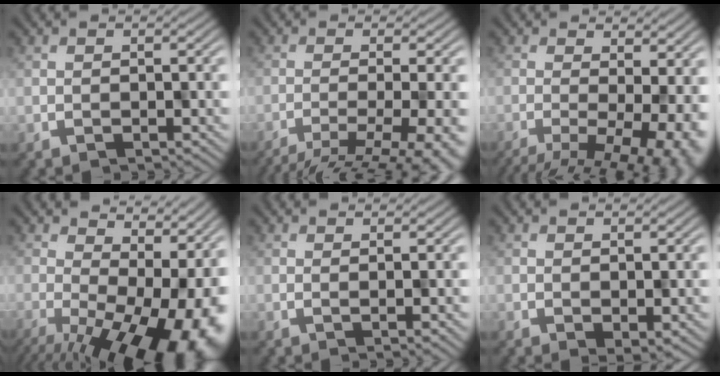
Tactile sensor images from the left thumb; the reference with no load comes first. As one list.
[{"total": 11.4, "force": [-8.5, 2.6, 7.1], "torque": [-0.105, -0.024, -0.102]}, {"total": 9.4, "force": [-5.0, 3.5, 7.1], "torque": [-0.089, -0.030, -0.031]}, {"total": 16.1, "force": [-4.4, 7.5, 13.5], "torque": [-0.182, -0.036, -0.026]}, {"total": 1.6, "force": [0.6, 0.1, 1.5], "torque": [-0.014, 0.008, 0.003]}, {"total": 2.5, "force": [-0.8, 0.9, 2.2], "torque": [-0.036, -0.005, 0.003]}]